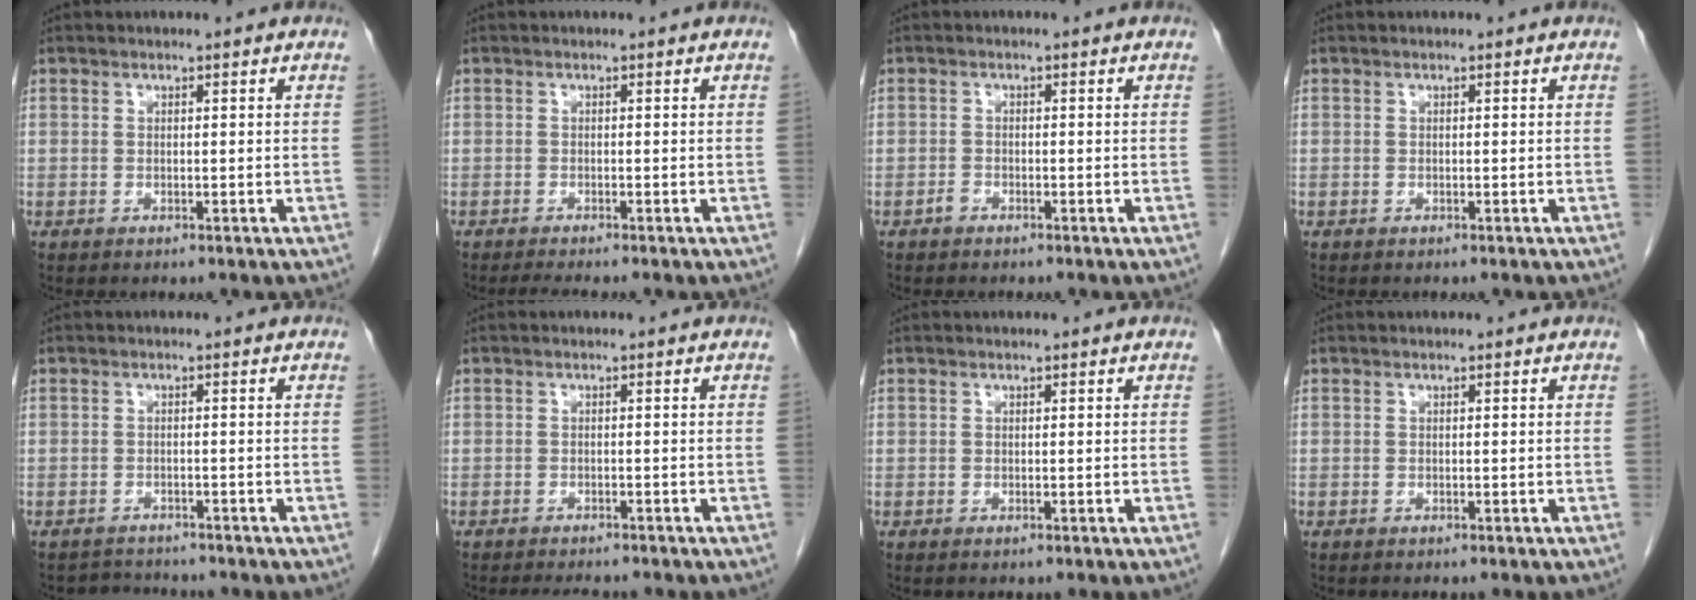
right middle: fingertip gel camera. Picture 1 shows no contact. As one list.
[{"total": 2.4, "force": [-2.1, -0.3, 1.2], "torque": [-0.022, -0.007, -0.035]}, {"total": 0.8, "force": [-0.7, 0.4, 0.3], "torque": [-0.008, 0.001, -0.013]}, {"total": 0.0}, {"total": 2.4, "force": [-2.2, 0.3, -0.8], "torque": [0.015, -0.010, -0.035]}, {"total": 3.8, "force": [-3.5, 0.8, 1.3], "torque": [-0.018, -0.007, -0.049]}, {"total": 0.0}, {"total": 0.0}]